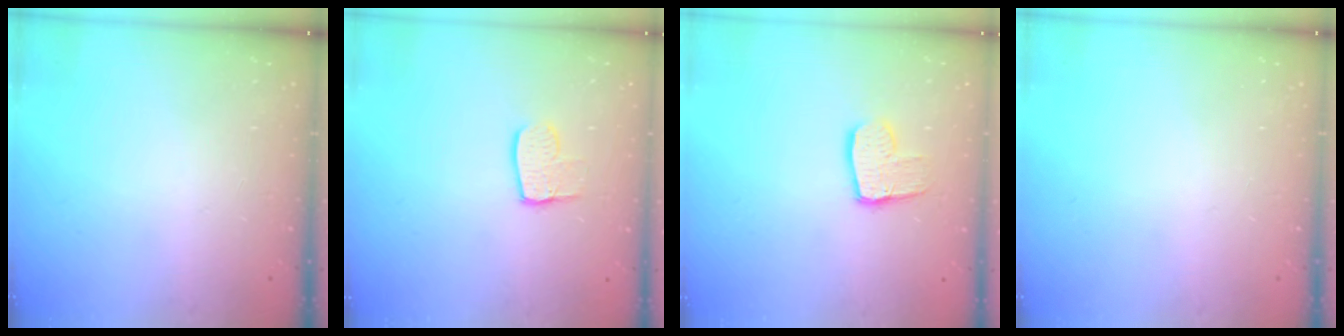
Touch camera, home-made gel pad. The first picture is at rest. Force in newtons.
{"total": 7.7, "press": 7.7, "slide": 0.7}
{"total": 10.1, "press": 10.0, "slide": 0.8}
{"total": 0.0}